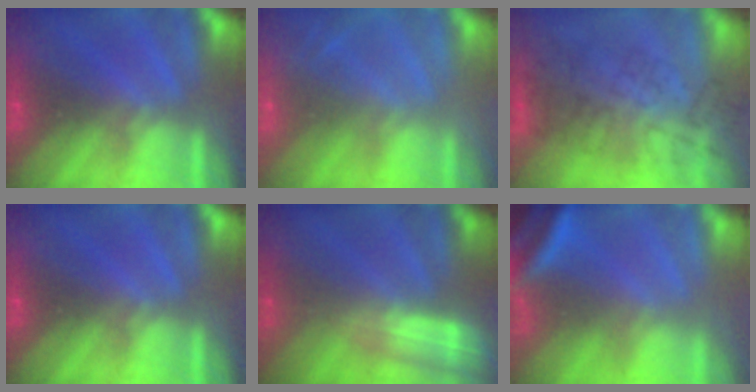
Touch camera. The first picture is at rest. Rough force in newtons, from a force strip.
{"total": 2.0}
{"total": 4.0}
{"total": 0.0}
{"total": 2.4}
{"total": 3.7}